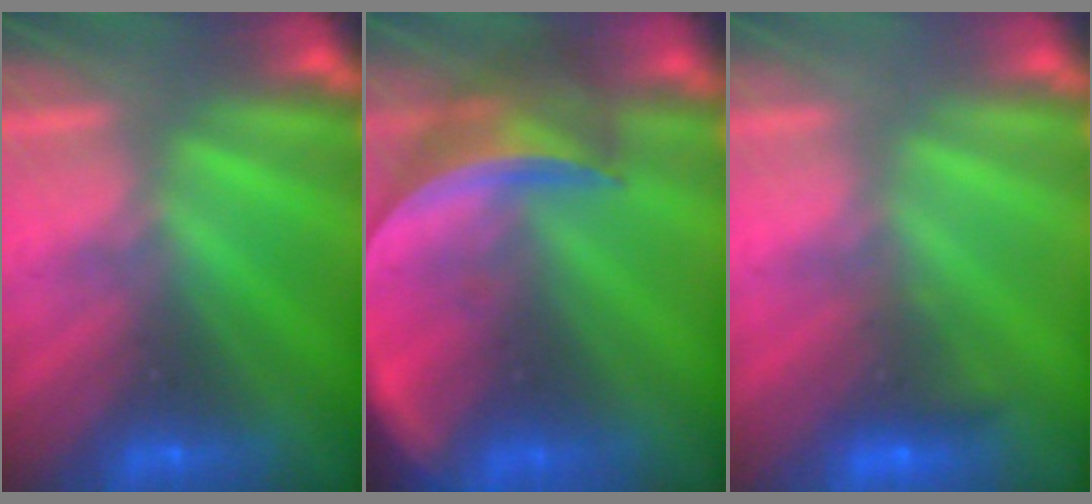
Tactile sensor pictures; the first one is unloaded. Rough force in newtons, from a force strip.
{"total": 8.4}
{"total": 2.4}